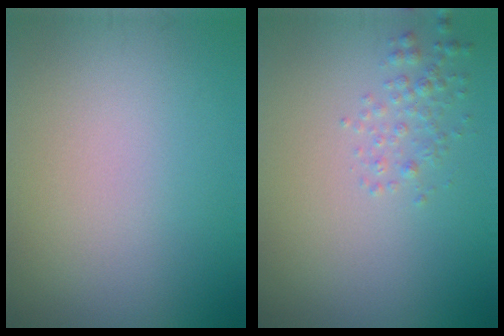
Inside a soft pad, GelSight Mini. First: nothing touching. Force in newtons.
{"total": 1.5, "press": 1.5, "slide": 0.0}